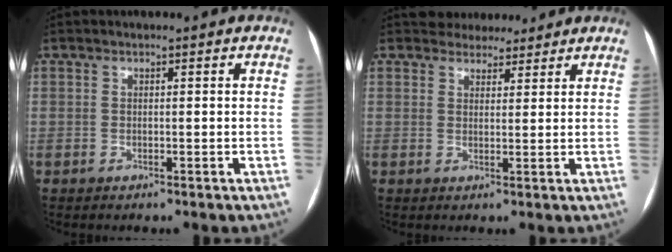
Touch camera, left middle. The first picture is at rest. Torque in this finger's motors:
{"motor_torque": [0.00, -0.08, 0.00, -0.01]}